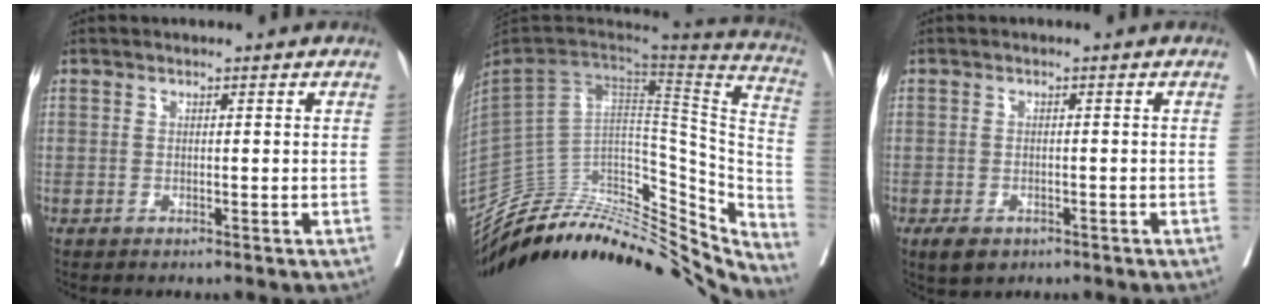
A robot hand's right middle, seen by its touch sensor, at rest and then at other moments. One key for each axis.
{"total": 40.2, "fx": -34.1, "fy": 13.1, "fz": 16.9, "tx": -0.242, "ty": -0.033, "tz": -0.471}
{"total": 3.1, "fx": -2.0, "fy": 1.9, "fz": 1.6, "tx": -0.029, "ty": -0.003, "tz": -0.025}